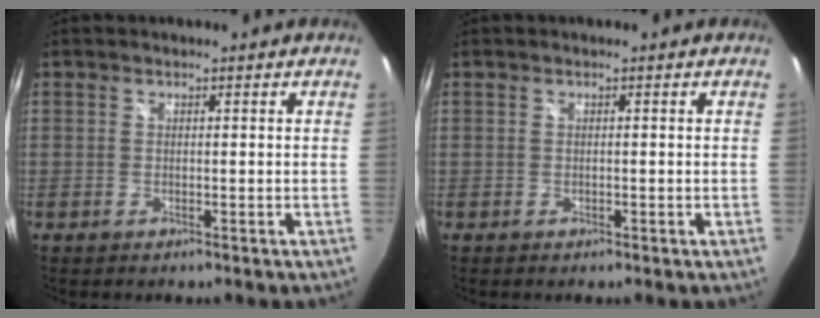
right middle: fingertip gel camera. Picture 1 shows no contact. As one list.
[{"total": 0.0}]